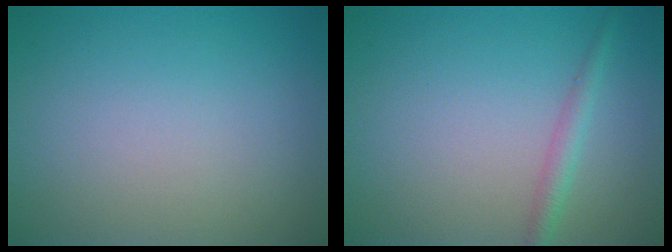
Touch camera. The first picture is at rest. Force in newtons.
{"total": 1.7, "press": 1.7, "slide": 0.1}